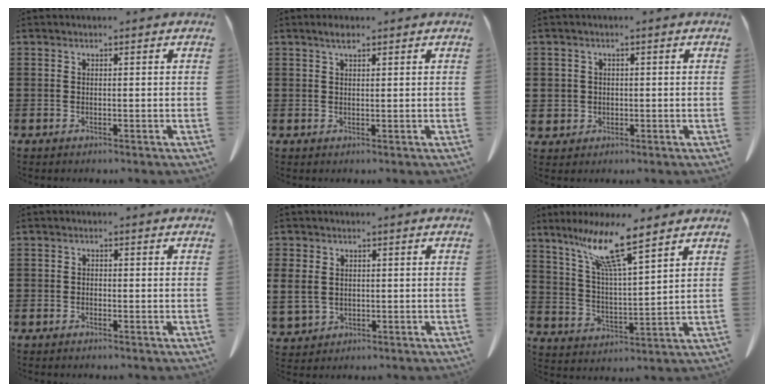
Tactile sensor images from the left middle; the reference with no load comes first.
{"total": 1.7, "force": [1.2, 0.6, 1.0], "torque": [-0.023, 0.002, 0.021]}
{"total": 2.1, "force": [0.0, 2.1, 0.1], "torque": [-0.013, 0.008, -0.003]}
{"total": 1.0, "force": [-0.8, 0.4, 0.2], "torque": [-0.006, 0.000, -0.017]}
{"total": 4.2, "force": [0.3, 3.5, 2.2], "torque": [-0.073, 0.004, 0.000]}
{"total": 11.6, "force": [8.4, 1.1, 7.9], "torque": [-0.176, -0.027, 0.144]}